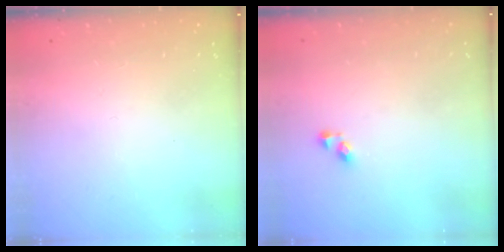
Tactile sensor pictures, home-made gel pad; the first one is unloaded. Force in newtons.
{"total": 3.7, "press": 3.7, "slide": 0.1}